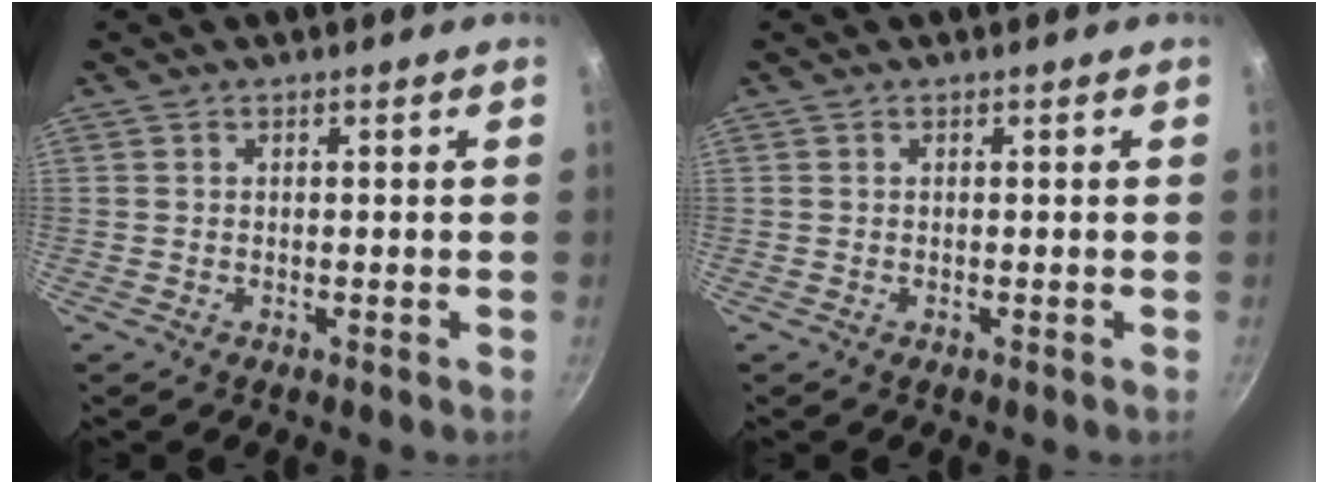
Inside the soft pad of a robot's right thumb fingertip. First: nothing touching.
{"total": 0.0}